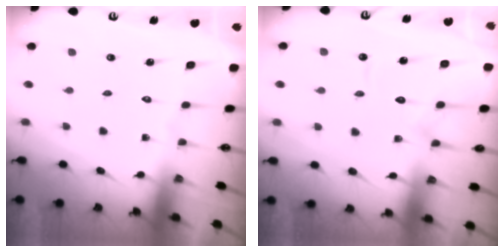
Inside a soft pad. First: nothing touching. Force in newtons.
{"total": 10.8, "press": 10.8, "slide": 1.1}